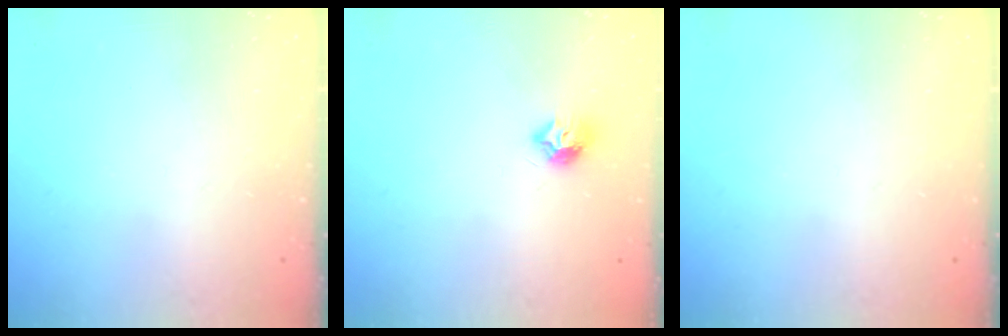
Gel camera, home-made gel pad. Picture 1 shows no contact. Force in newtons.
{"total": 7.5, "press": 7.5, "slide": 0.1}
{"total": 0.0}